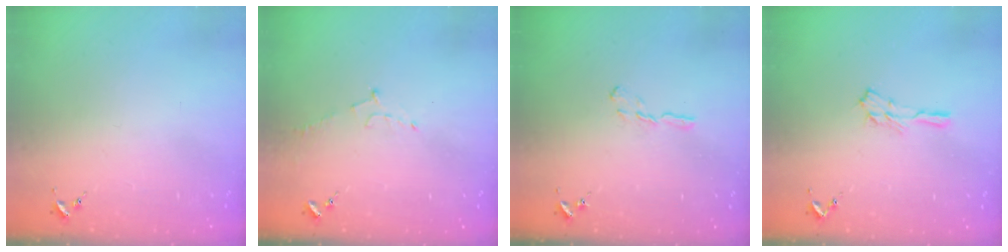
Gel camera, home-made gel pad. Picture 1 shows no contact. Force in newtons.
{"total": 5.7, "press": 5.7, "slide": 0.6}
{"total": 3.9, "press": 3.9, "slide": 0.4}
{"total": 5.1, "press": 5.1, "slide": 0.6}